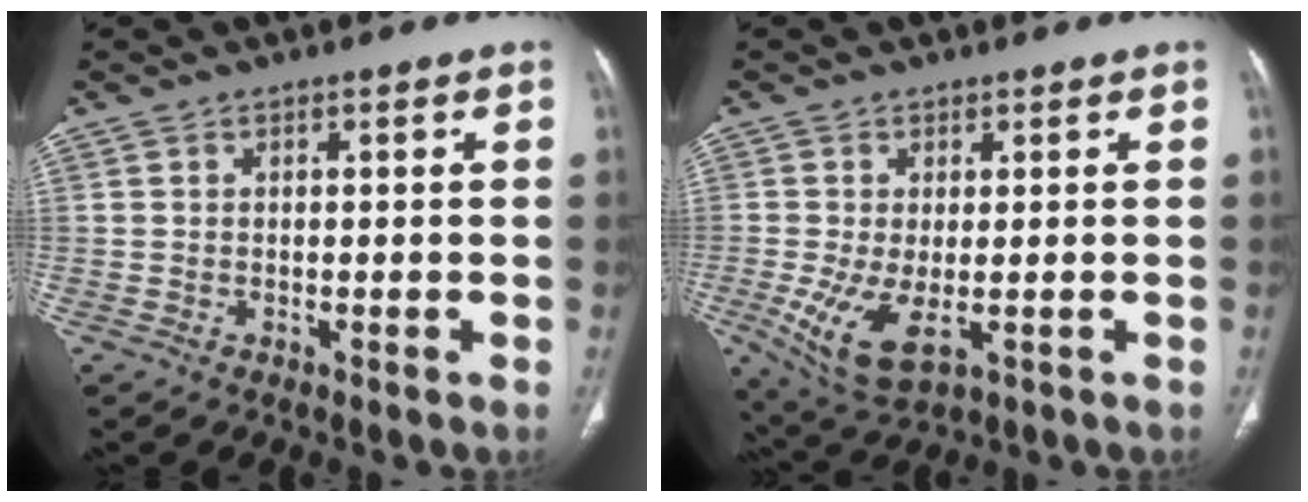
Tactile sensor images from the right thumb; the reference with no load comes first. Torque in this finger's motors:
{"motor_torque": [0.35, 1.10, -0.08, 0.20, 0.19]}